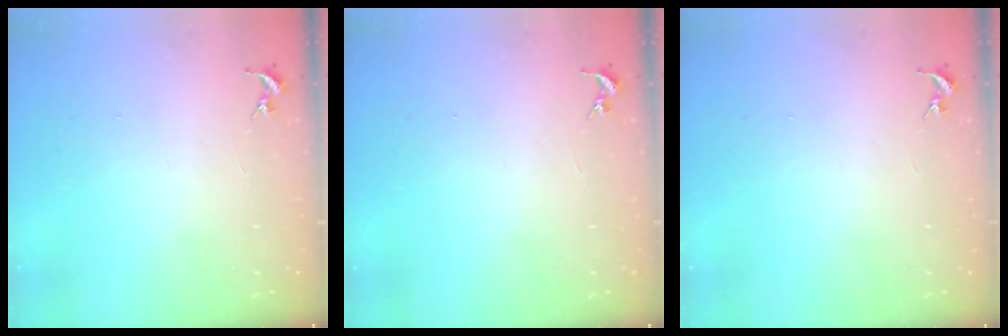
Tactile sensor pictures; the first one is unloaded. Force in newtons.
{"total": 0.0}
{"total": 0.0}